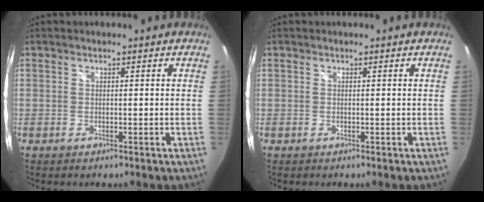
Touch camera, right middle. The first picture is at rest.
{"total": 0.0}